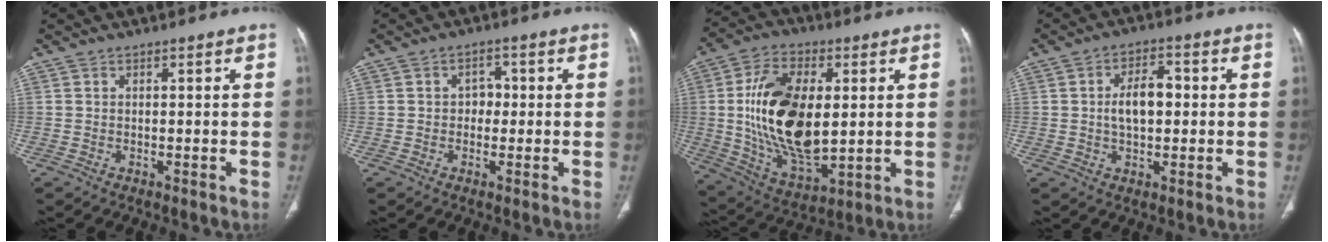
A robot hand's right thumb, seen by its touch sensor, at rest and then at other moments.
{"total": 3.0, "force": [0.0, 2.4, 1.7], "torque": [-0.006, 0.009, -0.007]}
{"total": 21.1, "force": [1.9, 11.3, 17.7], "torque": [-0.318, -0.014, 0.046]}
{"total": 7.1, "force": [0.3, 4.0, 5.9], "torque": [-0.091, 0.014, 0.002]}